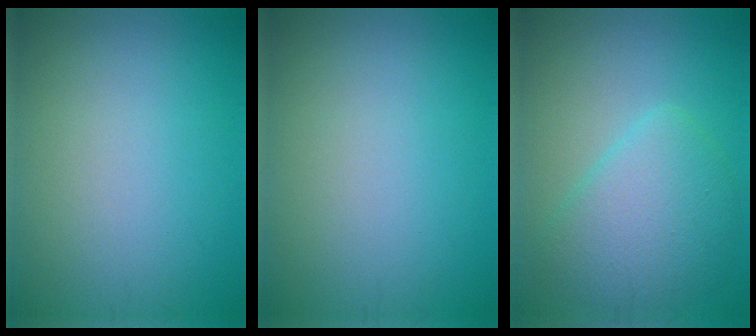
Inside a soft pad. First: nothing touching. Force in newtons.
{"total": 0.0}
{"total": 5.0, "press": 5.0, "slide": 0.2}